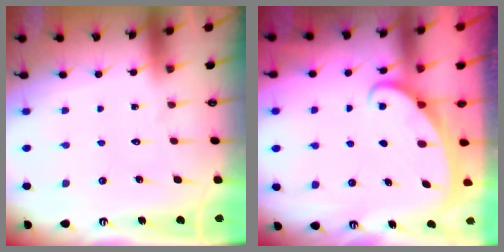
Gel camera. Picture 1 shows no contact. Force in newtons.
{"total": 2.2, "press": 2.2, "slide": 0.3}